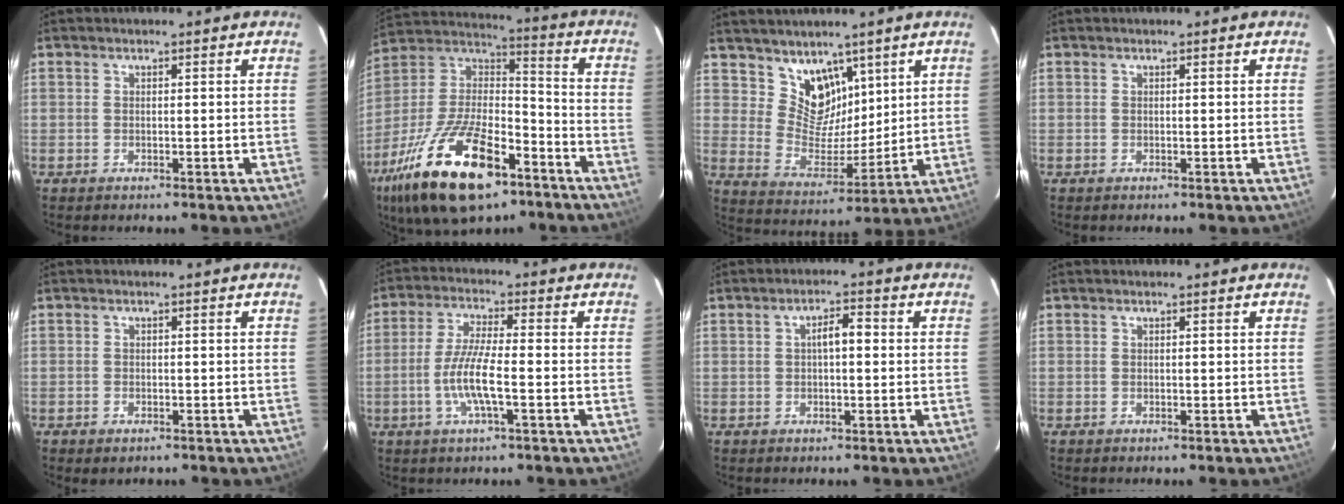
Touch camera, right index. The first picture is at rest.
{"total": 26.3, "force": [-15.1, 11.4, 18.2], "torque": [-0.366, -0.017, -0.257]}
{"total": 10.9, "force": [7.4, 7.0, 4.0], "torque": [-0.067, -0.006, 0.151]}
{"total": 0.0}
{"total": 1.5, "force": [-0.8, 1.1, 0.6], "torque": [-0.011, -0.003, -0.012]}
{"total": 8.2, "force": [-2.4, 0.9, 7.7], "torque": [-0.157, -0.004, -0.048]}
{"total": 3.4, "force": [0.3, 1.3, 3.2], "torque": [-0.054, 0.012, 0.004]}
{"total": 0.0}